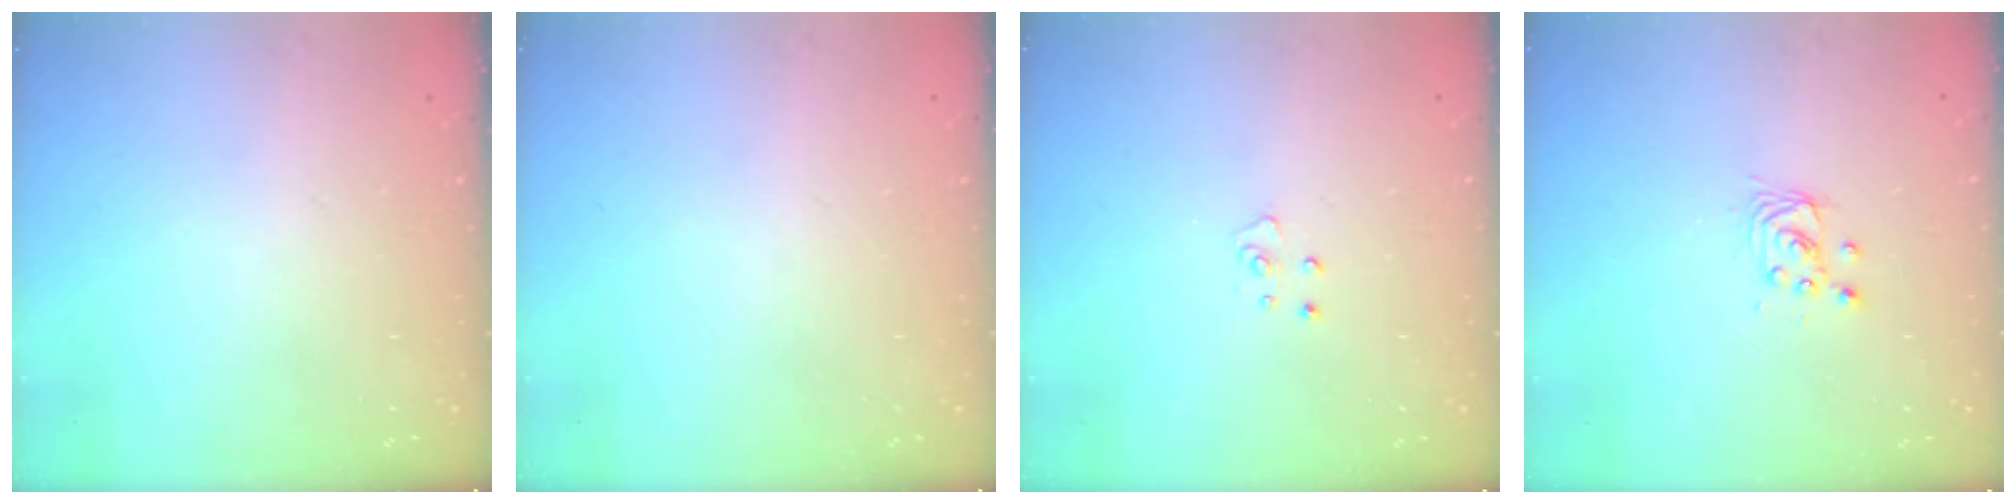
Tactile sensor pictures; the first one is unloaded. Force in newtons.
{"total": 0.0}
{"total": 3.8, "press": 3.8, "slide": 0.3}
{"total": 2.8, "press": 2.8, "slide": 0.2}